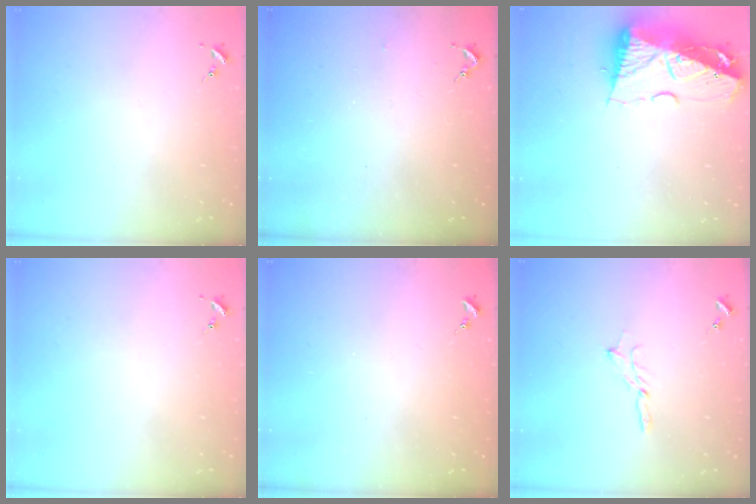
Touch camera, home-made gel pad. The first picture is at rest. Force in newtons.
{"total": 2.6, "press": 2.5, "slide": 0.3}
{"total": 14.8, "press": 14.7, "slide": 1.8}
{"total": 0.0}
{"total": 0.0}
{"total": 2.3, "press": 2.3, "slide": 0.2}